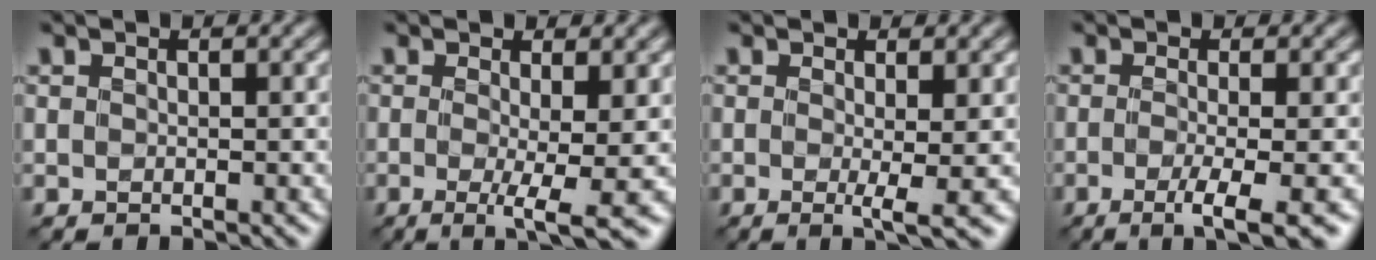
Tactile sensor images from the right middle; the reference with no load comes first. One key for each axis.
{"total": 4.5, "fx": -0.7, "fy": 0.8, "fz": 4.3, "tx": -0.073, "ty": -0.013, "tz": -0.010}
{"total": 2.6, "fx": -0.1, "fy": 0.2, "fz": 2.5, "tx": -0.047, "ty": -0.010, "tz": -0.002}
{"total": 4.0, "fx": -1.6, "fy": 0.8, "fz": 3.6, "tx": -0.056, "ty": -0.008, "tz": -0.031}